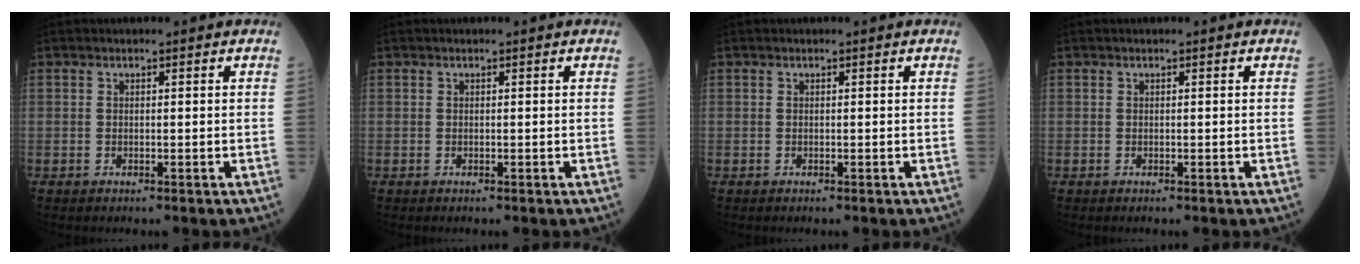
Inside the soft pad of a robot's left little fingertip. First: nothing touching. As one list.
[{"total": 0.0}, {"total": 0.0}, {"total": 0.0}]